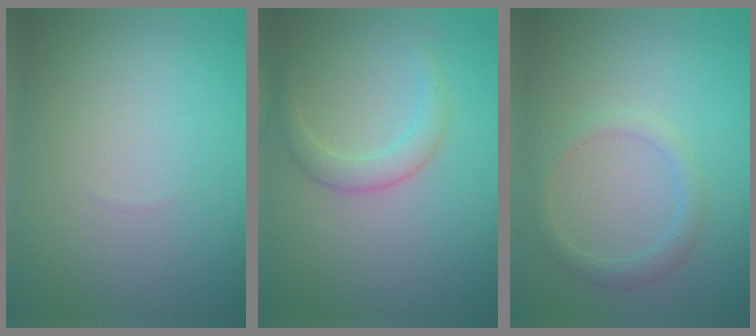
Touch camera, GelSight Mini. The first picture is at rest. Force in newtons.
{"total": 2.2, "press": 2.1, "slide": 0.1}
{"total": 1.8, "press": 1.8, "slide": 0.2}